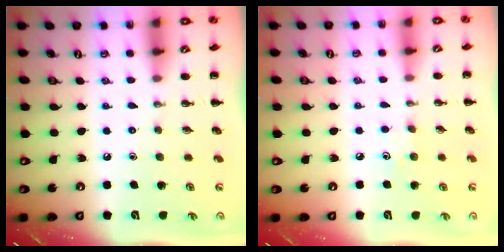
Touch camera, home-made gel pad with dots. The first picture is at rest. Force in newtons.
{"total": 4.5, "press": 4.3, "slide": 1.4}